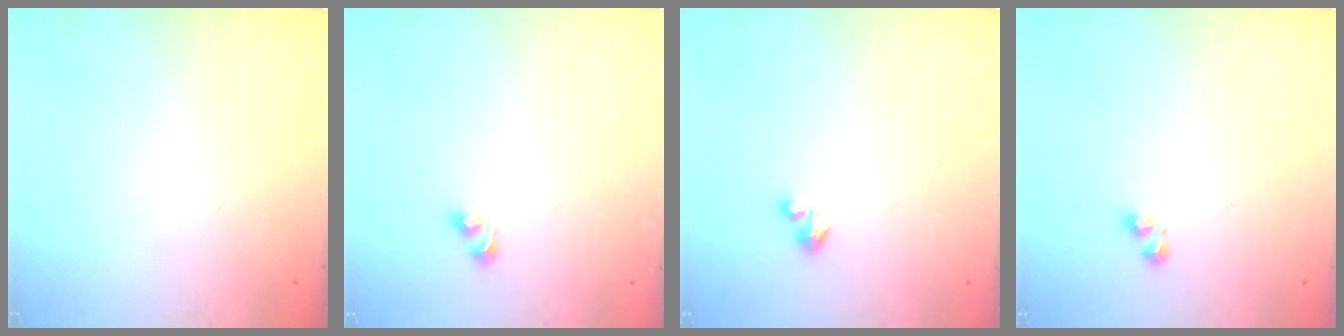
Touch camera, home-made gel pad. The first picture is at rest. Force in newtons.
{"total": 2.7, "press": 2.5, "slide": 1.2}
{"total": 1.7, "press": 1.7, "slide": 0.2}
{"total": 2.0, "press": 2.0, "slide": 0.3}